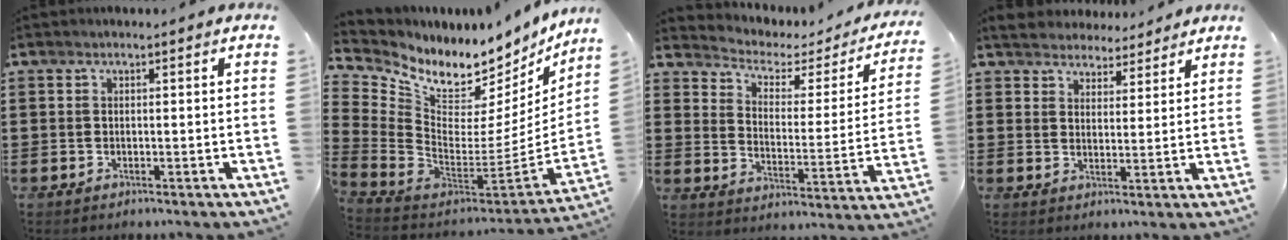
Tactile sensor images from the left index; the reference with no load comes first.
{"total": 6.7, "force": [6.1, 2.2, 1.8], "torque": [-0.071, -0.074, 0.104]}
{"total": 2.5, "force": [1.8, 1.6, 0.8], "torque": [-0.035, -0.016, 0.020]}
{"total": 4.3, "force": [4.1, 1.4, 0.1], "torque": [-0.020, -0.011, 0.076]}